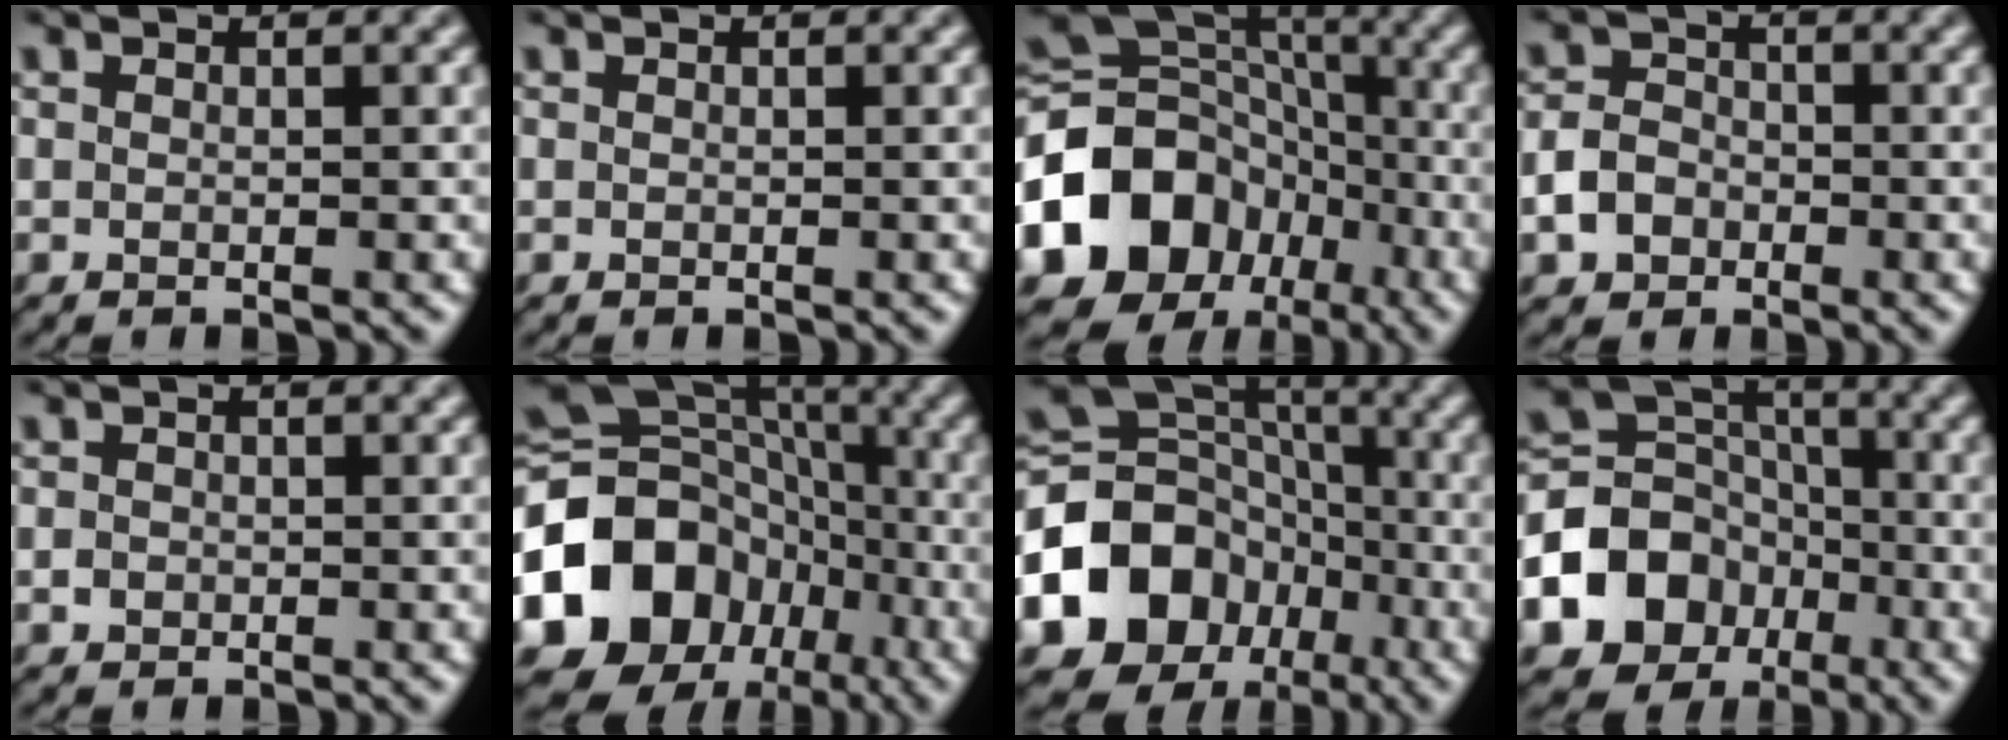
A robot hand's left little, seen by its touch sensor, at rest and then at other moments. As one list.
[{"total": 0.0}, {"total": 13.7, "force": [-4.9, 10.9, 6.5], "torque": [-0.146, 0.003, -0.100]}, {"total": 3.2, "force": [-1.4, 2.5, 1.4], "torque": [-0.027, 0.004, -0.029]}, {"total": 0.7, "force": [-0.3, 0.7, 0.1], "torque": [0.002, -0.003, -0.004]}, {"total": 16.6, "force": [-5.7, 13.5, 7.7], "torque": [-0.185, 0.009, -0.118]}, {"total": 12.3, "force": [-4.5, 9.9, 5.7], "torque": [-0.126, -0.001, -0.088]}, {"total": 9.9, "force": [-4.0, 8.0, 4.2], "torque": [-0.090, 0.001, -0.082]}]